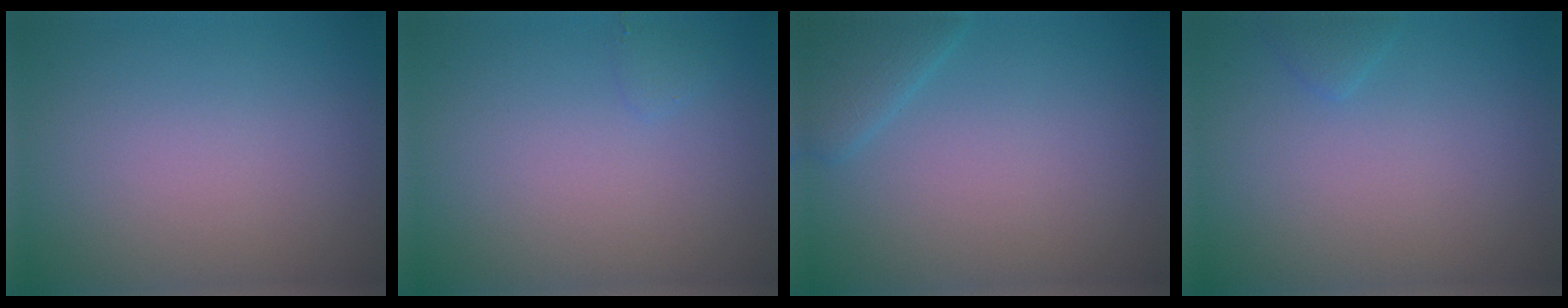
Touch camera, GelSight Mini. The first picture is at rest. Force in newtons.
{"total": 0.6, "press": 0.6, "slide": 0.0}
{"total": 2.3, "press": 2.3, "slide": 0.1}
{"total": 0.8, "press": 0.8, "slide": 0.1}